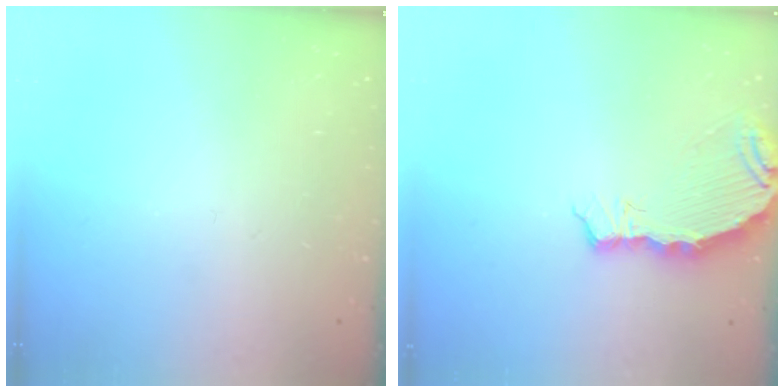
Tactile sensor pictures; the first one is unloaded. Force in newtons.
{"total": 8.2, "press": 6.8, "slide": 4.6}